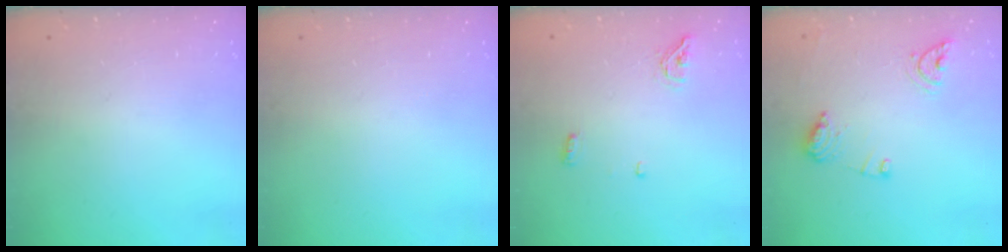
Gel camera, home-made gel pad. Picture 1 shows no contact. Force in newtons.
{"total": 0.0}
{"total": 4.9, "press": 4.8, "slide": 1.0}
{"total": 10.3, "press": 10.2, "slide": 1.1}